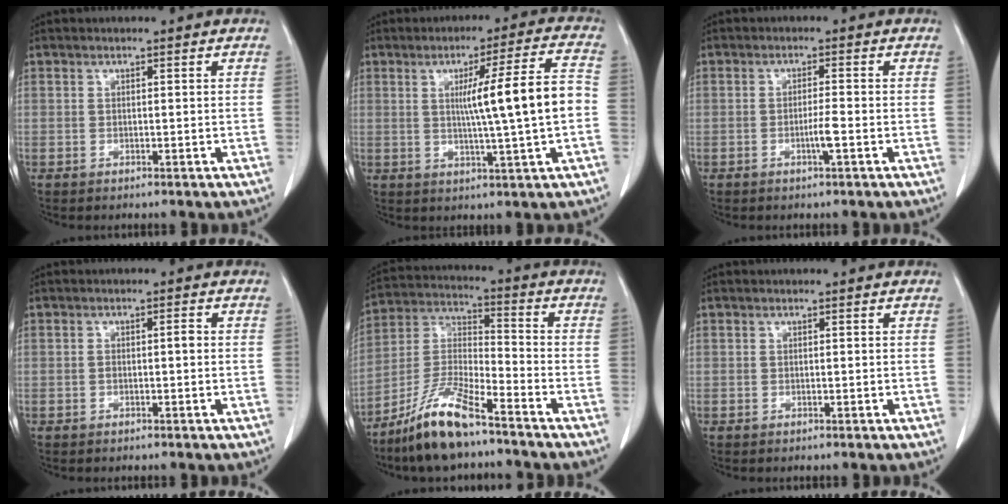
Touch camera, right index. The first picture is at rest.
{"total": 11.4, "force": [0.0, -1.0, 11.3], "torque": [-0.172, 0.005, 0.004]}
{"total": 2.4, "force": [-0.9, -0.2, 2.2], "torque": [-0.042, -0.003, -0.016]}
{"total": 1.4, "force": [-0.2, 0.4, 1.3], "torque": [-0.023, 0.002, -0.002]}
{"total": 12.4, "force": [-9.2, 2.0, 8.1], "torque": [-0.171, -0.010, -0.176]}
{"total": 0.0}